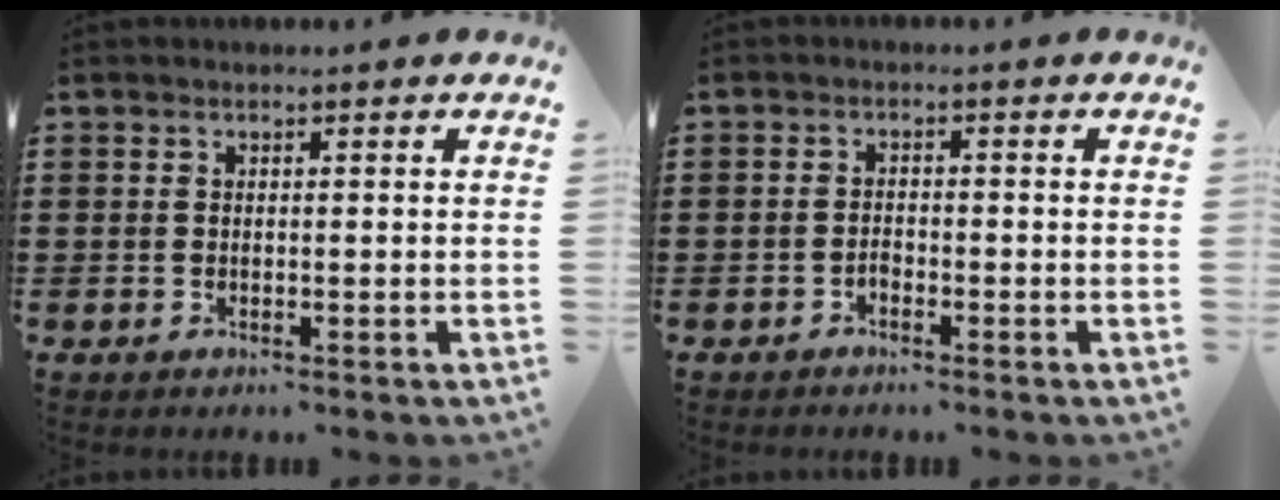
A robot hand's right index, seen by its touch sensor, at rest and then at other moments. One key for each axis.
{"total": 1.1, "fx": -0.9, "fy": 0.4, "fz": 0.4, "tx": -0.012, "ty": -0.003, "tz": -0.017}